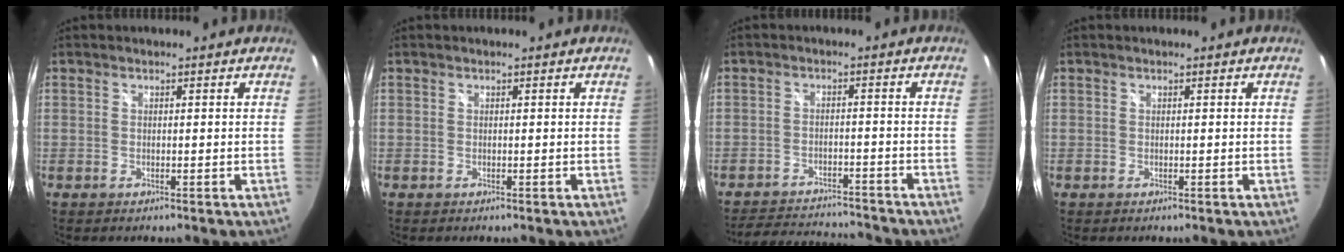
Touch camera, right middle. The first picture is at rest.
{"total": 0.0}
{"total": 12.1, "force": [-11.4, 2.3, 3.6], "torque": [-0.090, 0.010, -0.162]}
{"total": 0.0}